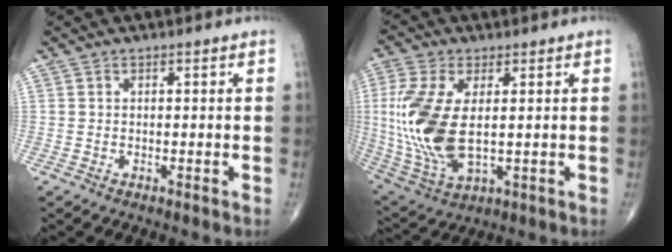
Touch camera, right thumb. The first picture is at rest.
{"total": 16.5, "force": [0.6, 8.2, 14.3], "torque": [-0.332, -0.013, 0.025]}